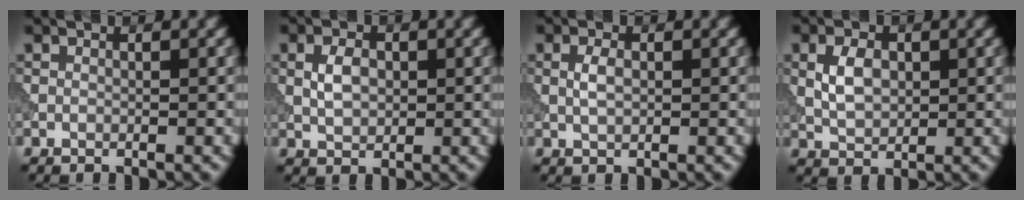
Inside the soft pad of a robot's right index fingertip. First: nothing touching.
{"total": 2.5, "force": [0.3, 1.7, 1.9], "torque": [-0.039, 0.003, 0.006]}
{"total": 1.6, "force": [0.2, 0.9, 1.4], "torque": [-0.032, 0.001, 0.004]}
{"total": 3.2, "force": [0.5, 2.1, 2.4], "torque": [-0.051, 0.003, 0.011]}